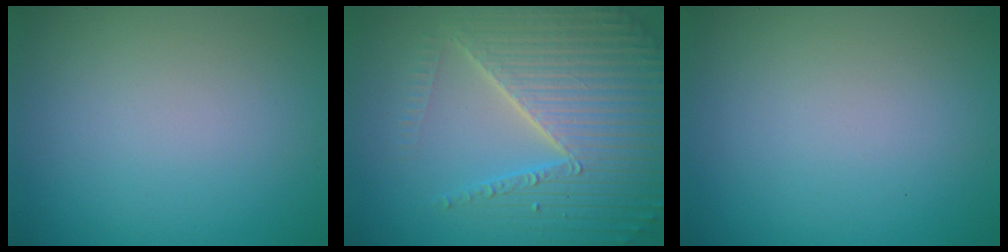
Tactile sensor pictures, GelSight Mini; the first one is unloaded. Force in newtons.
{"total": 7.1, "press": 6.9, "slide": 1.6}
{"total": 0.0}